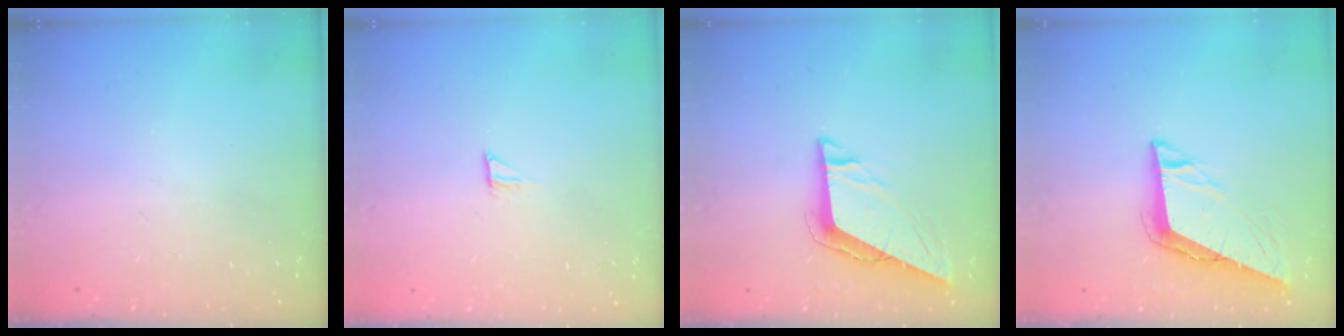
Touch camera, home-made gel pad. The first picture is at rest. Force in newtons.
{"total": 5.1, "press": 5.1, "slide": 0.4}
{"total": 7.5, "press": 7.5, "slide": 0.3}
{"total": 8.7, "press": 8.4, "slide": 2.1}